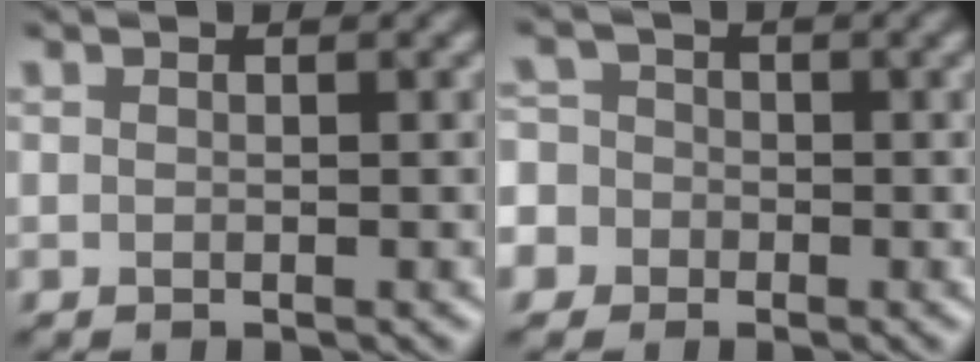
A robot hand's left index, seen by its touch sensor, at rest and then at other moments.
{"total": 7.0, "force": [-2.8, 6.1, 1.9], "torque": [-0.051, 0.006, -0.082]}